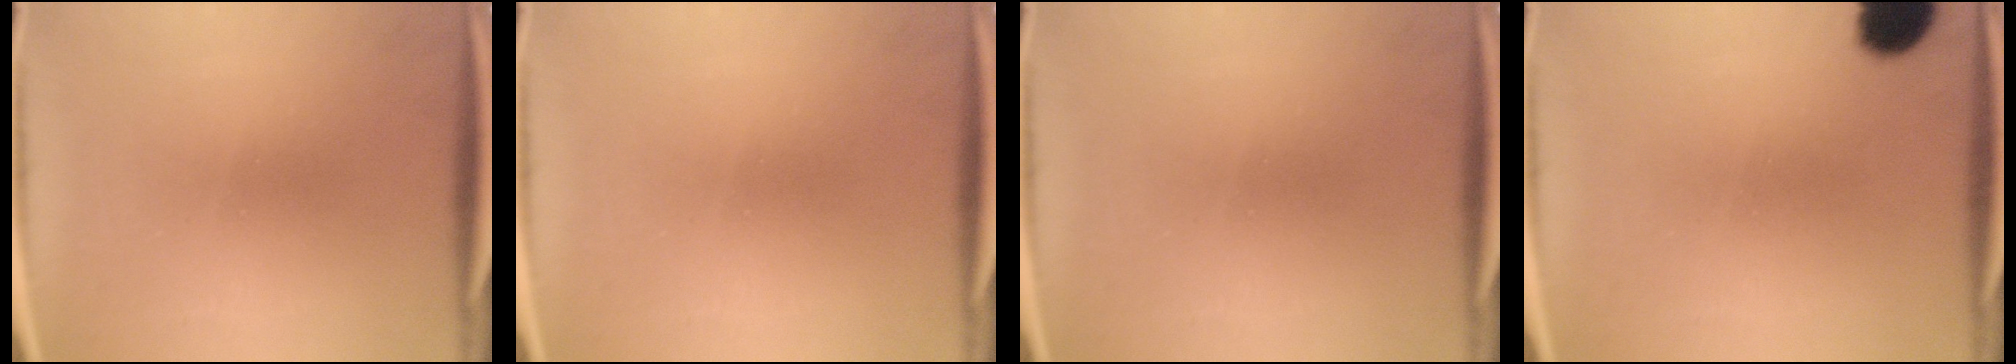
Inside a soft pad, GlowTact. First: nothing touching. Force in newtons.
{"total": 0.0}
{"total": 0.0}
{"total": 7.9}